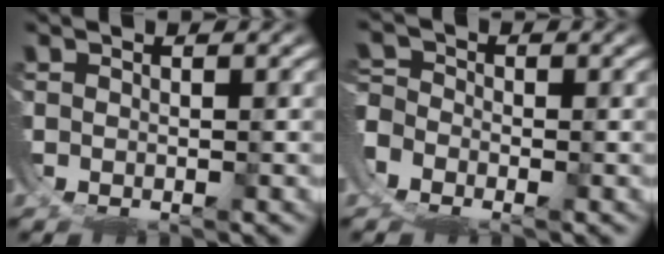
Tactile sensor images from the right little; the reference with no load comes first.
{"total": 3.0, "force": [-1.6, 2.6, 0.4], "torque": [-0.017, -0.005, -0.038]}